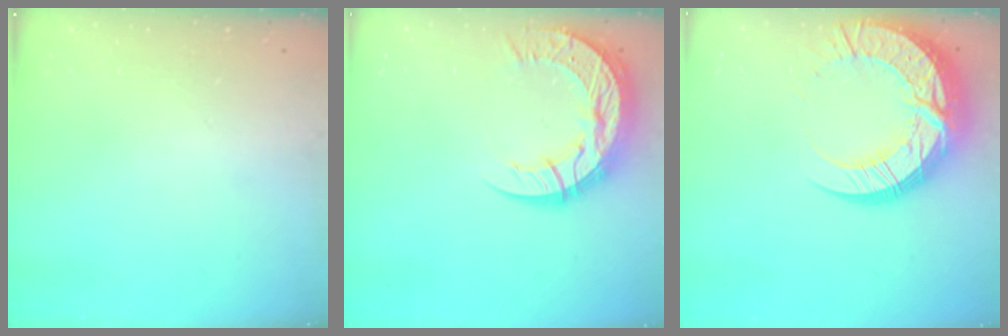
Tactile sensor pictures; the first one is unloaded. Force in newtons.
{"total": 15.4, "press": 15.3, "slide": 1.2}
{"total": 22.5, "press": 22.4, "slide": 1.8}